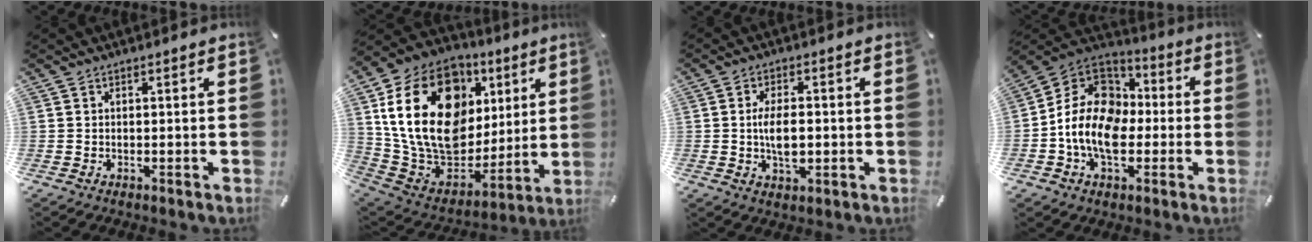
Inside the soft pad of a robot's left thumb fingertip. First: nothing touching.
{"total": 26.1, "force": [7.4, 18.7, 16.6], "torque": [-0.315, -0.036, 0.141]}
{"total": 6.7, "force": [-0.6, 3.6, 5.6], "torque": [-0.113, -0.001, -0.015]}
{"total": 14.8, "force": [-4.1, 11.2, 8.7], "torque": [-0.191, 0.026, -0.078]}